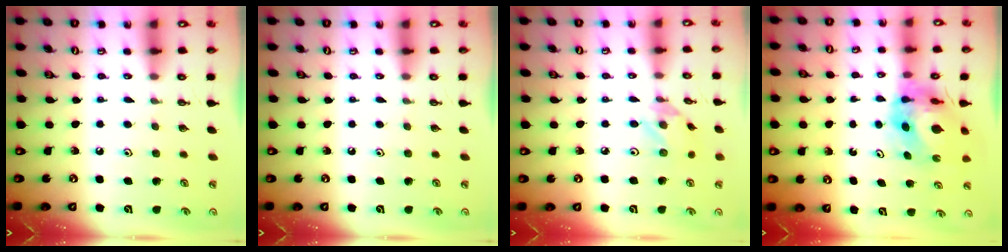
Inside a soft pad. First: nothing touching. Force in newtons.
{"total": 0.0}
{"total": 3.2, "press": 3.2, "slide": 0.1}
{"total": 8.4, "press": 8.4, "slide": 1.0}